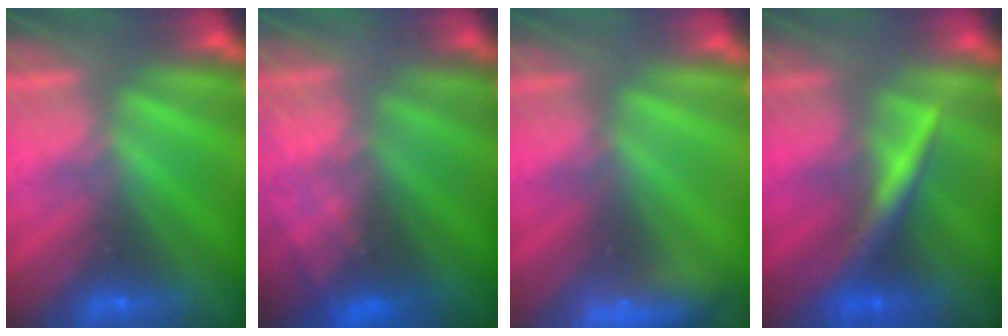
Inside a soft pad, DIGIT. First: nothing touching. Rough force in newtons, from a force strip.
{"total": 8.1}
{"total": 3.4}
{"total": 2.3}